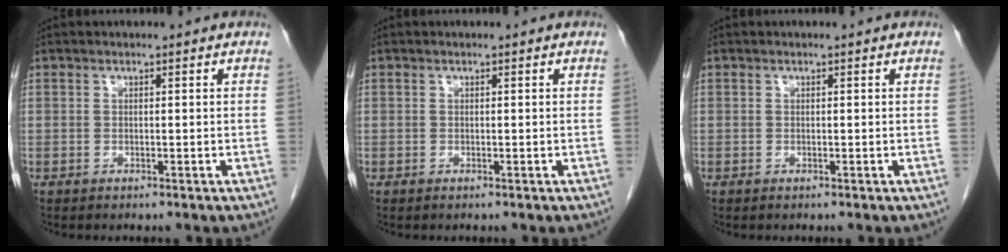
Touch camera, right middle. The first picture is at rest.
{"total": 0.0}
{"total": 0.0}